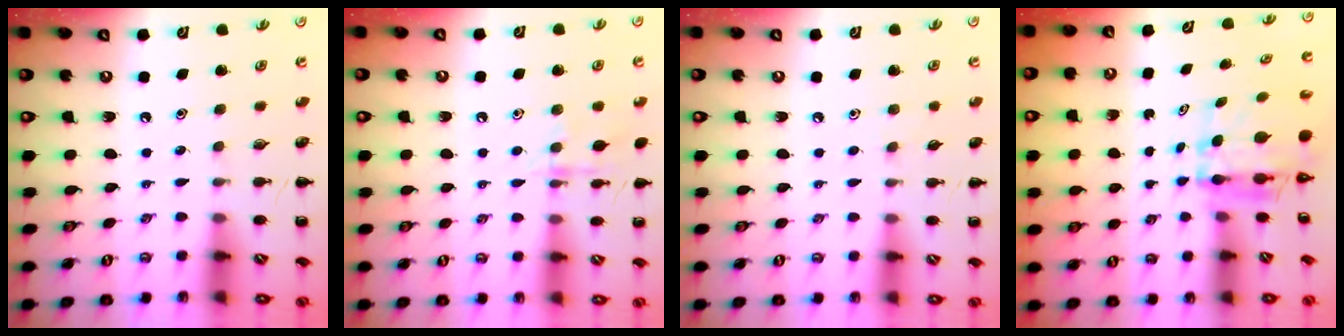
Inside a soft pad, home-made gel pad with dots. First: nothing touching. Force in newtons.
{"total": 8.5, "press": 8.4, "slide": 1.3}
{"total": 3.5, "press": 3.3, "slide": 1.2}
{"total": 4.9, "press": 4.5, "slide": 1.9}